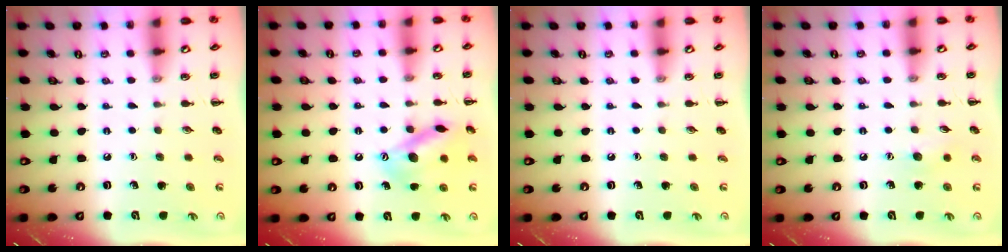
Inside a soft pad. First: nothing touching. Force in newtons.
{"total": 14.0, "press": 13.7, "slide": 3.0}
{"total": 0.0}
{"total": 6.1, "press": 5.9, "slide": 1.5}